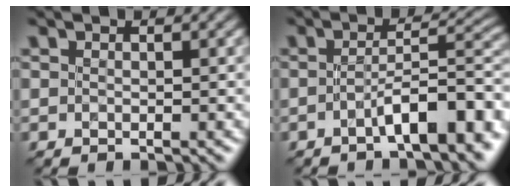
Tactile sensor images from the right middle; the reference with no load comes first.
{"total": 6.8, "force": [-2.7, 1.9, 5.9], "torque": [-0.084, 0.015, -0.046]}